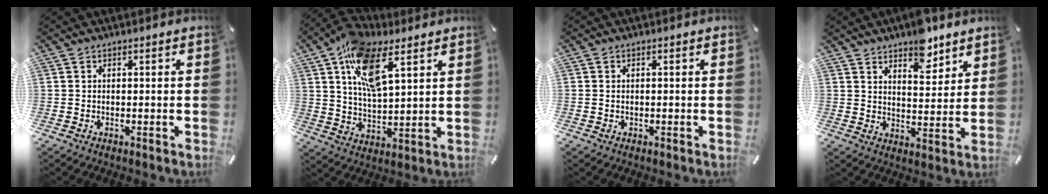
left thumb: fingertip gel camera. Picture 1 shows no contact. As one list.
[{"total": 14.2, "force": [7.8, 6.2, 10.1], "torque": [-0.191, -0.023, 0.138]}, {"total": 0.8, "force": [-0.1, 0.6, 0.5], "torque": [-0.011, 0.003, -0.003]}, {"total": 8.0, "force": [6.6, 3.6, 2.8], "torque": [-0.020, -0.045, 0.113]}]